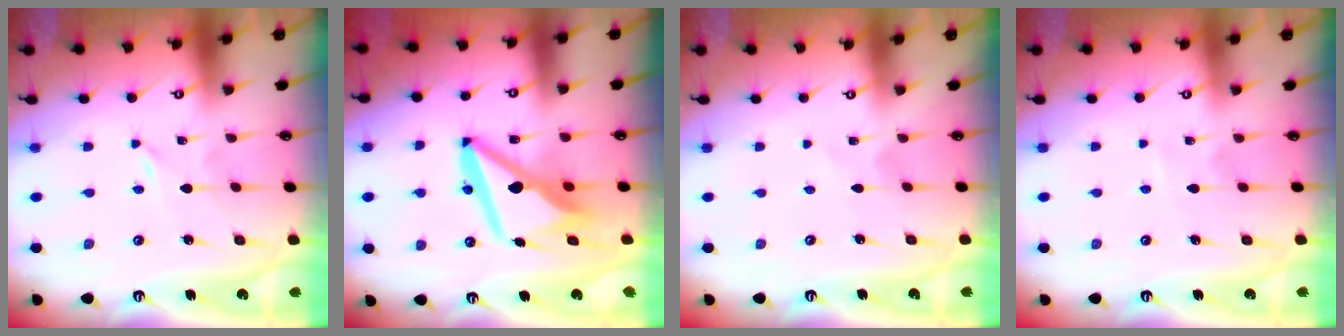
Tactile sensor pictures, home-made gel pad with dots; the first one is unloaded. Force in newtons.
{"total": 12.5, "press": 12.4, "slide": 1.5}
{"total": 0.7, "press": 0.7, "slide": 0.1}
{"total": 2.7, "press": 2.7, "slide": 0.3}